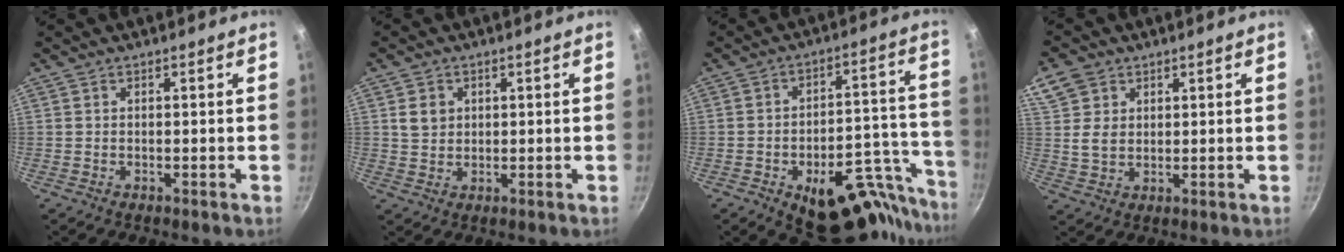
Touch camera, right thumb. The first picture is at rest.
{"total": 3.8, "force": [1.0, 3.2, 1.8], "torque": [-0.018, 0.000, 0.020]}
{"total": 24.3, "force": [-13.0, 11.8, 16.8], "torque": [-0.133, 0.062, -0.174]}
{"total": 7.2, "force": [3.3, 5.4, 3.3], "torque": [-0.044, -0.011, 0.061]}